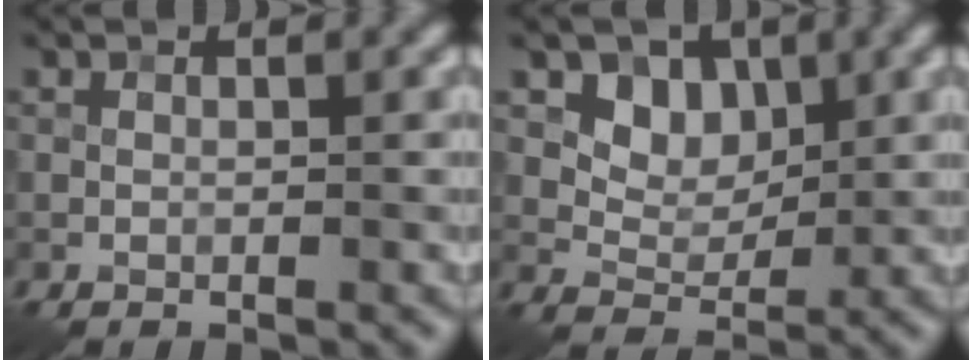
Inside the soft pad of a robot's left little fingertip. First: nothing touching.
{"total": 4.0, "force": [1.8, 3.0, 1.9], "torque": [-0.033, -0.015, 0.036]}